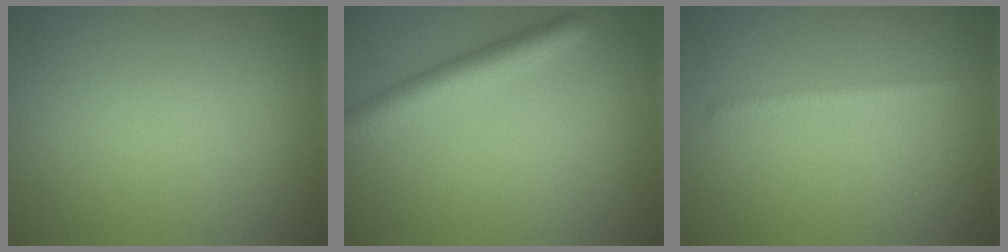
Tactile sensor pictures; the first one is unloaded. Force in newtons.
{"total": 3.9, "press": 3.9, "slide": 0.2}
{"total": 1.3, "press": 1.3, "slide": 0.0}